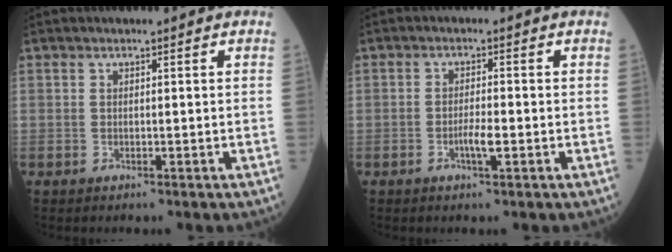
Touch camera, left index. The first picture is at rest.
{"total": 2.3, "force": [-1.0, 0.3, 2.1], "torque": [-0.034, -0.001, -0.018]}